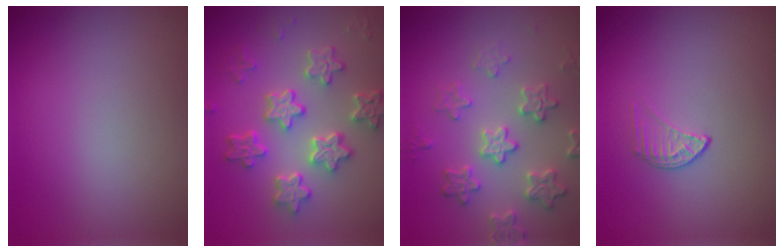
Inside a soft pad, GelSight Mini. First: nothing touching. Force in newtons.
{"total": 5.9, "press": 5.0, "slide": 3.2}
{"total": 4.2, "press": 3.7, "slide": 2.0}
{"total": 1.4, "press": 0.9, "slide": 1.1}